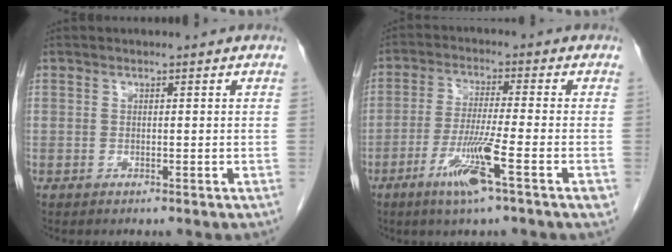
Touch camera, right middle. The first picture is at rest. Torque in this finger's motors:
{"motor_torque": [1.42, -0.72, 0.49, 0.14]}